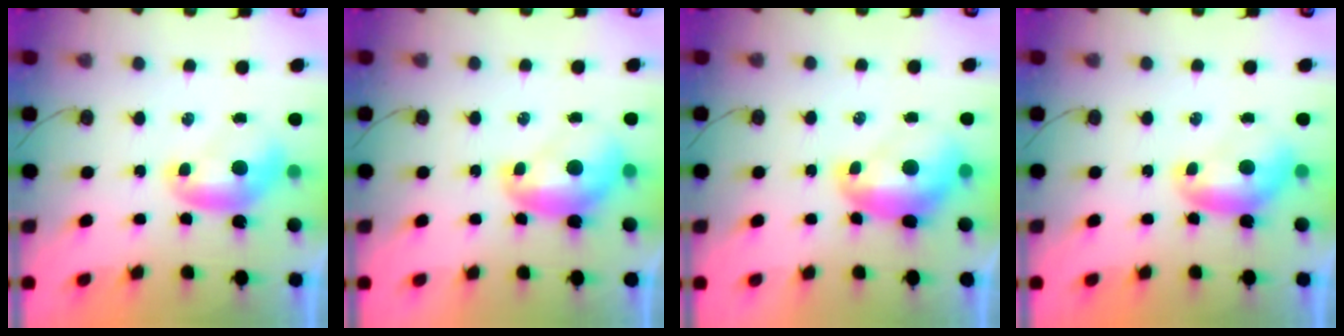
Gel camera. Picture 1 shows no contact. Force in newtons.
{"total": 2.1, "press": 2.1, "slide": 0.3}
{"total": 2.4, "press": 2.3, "slide": 0.7}
{"total": 0.0}